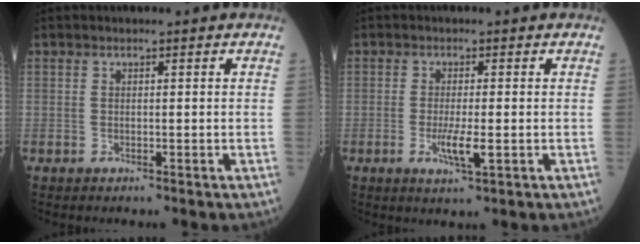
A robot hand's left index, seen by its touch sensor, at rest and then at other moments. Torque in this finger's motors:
{"motor_torque": [0.36, 0.14, 0.12, 0.05]}